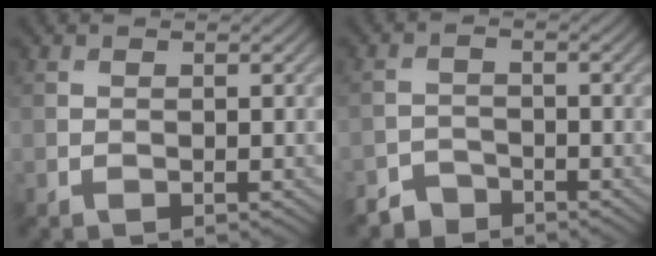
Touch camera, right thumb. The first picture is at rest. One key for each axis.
{"total": 2.6, "fx": -2.4, "fy": 0.9, "fz": 0.1, "tx": 0.002, "ty": 0.007, "tz": -0.051}